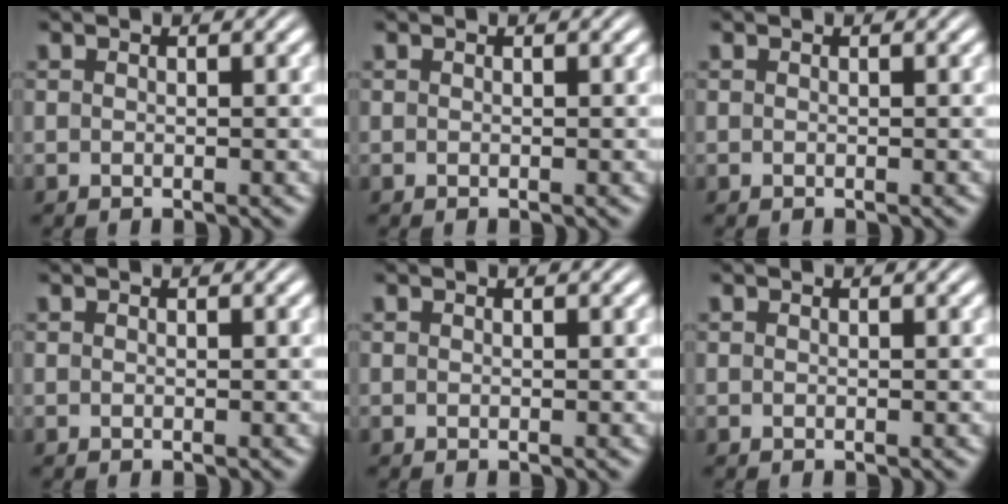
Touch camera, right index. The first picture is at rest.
{"total": 0.0}
{"total": 0.0}
{"total": 0.0}
{"total": 0.0}
{"total": 0.0}